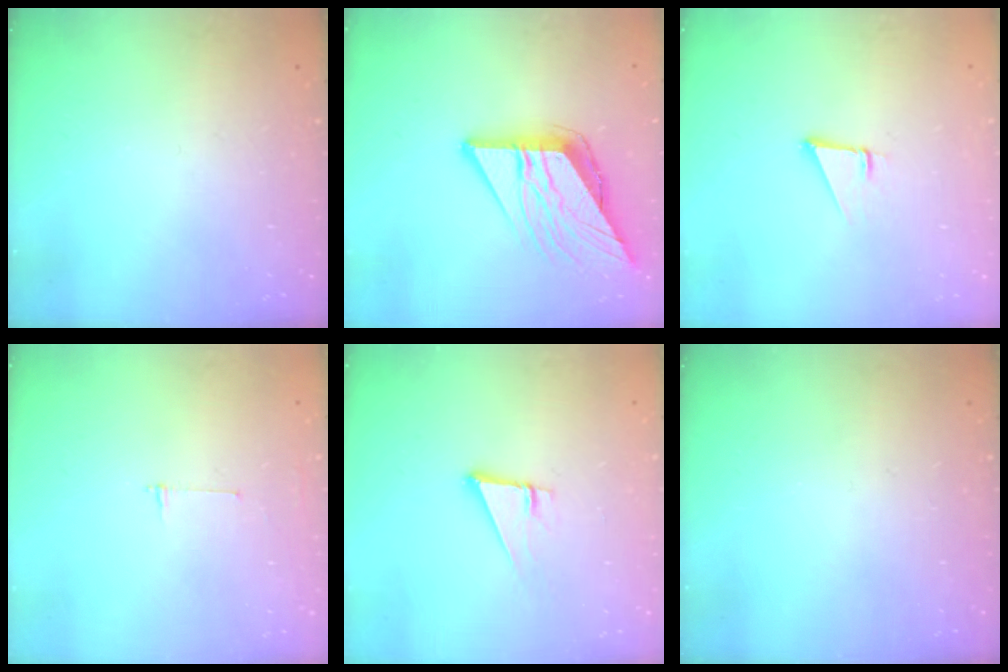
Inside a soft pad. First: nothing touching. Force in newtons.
{"total": 13.7, "press": 13.6, "slide": 1.6}
{"total": 1.9, "press": 1.9, "slide": 0.0}
{"total": 2.7, "press": 2.7, "slide": 0.3}
{"total": 3.7, "press": 3.7, "slide": 0.2}
{"total": 0.0}